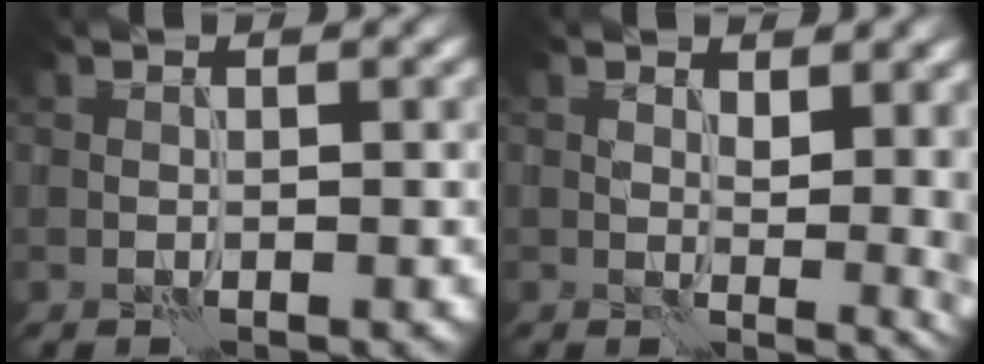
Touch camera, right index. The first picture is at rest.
{"total": 4.1, "force": [1.3, 1.9, 3.4], "torque": [-0.047, -0.007, 0.027]}